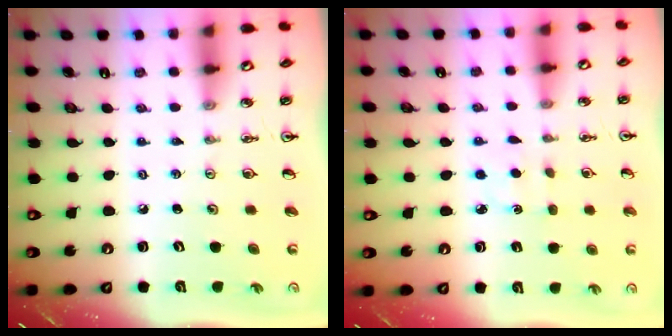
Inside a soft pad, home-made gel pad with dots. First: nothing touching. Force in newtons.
{"total": 2.7, "press": 2.6, "slide": 0.3}